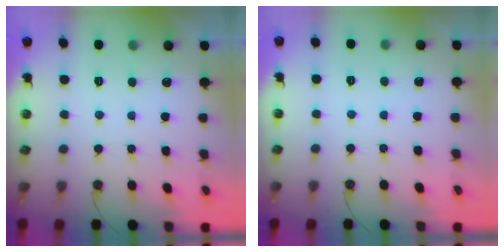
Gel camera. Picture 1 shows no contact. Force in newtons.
{"total": 3.0, "press": 2.9, "slide": 0.4}